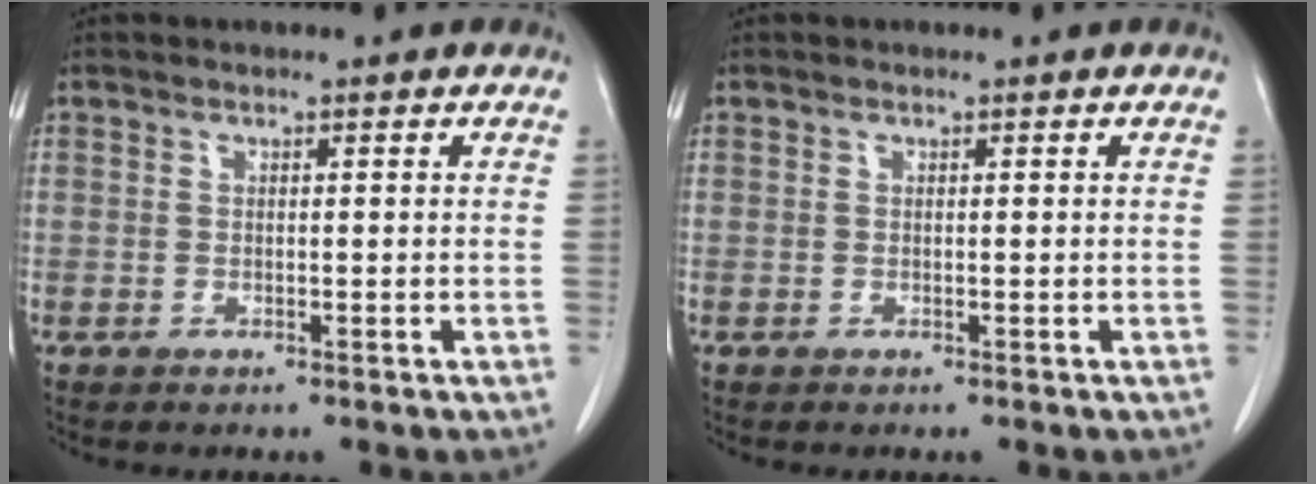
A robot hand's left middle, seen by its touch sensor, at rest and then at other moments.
{"total": 0.0}